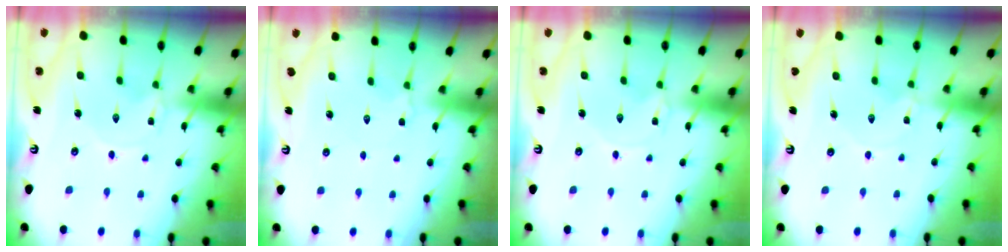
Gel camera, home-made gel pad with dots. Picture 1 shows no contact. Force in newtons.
{"total": 1.3, "press": 1.2, "slide": 0.5}
{"total": 0.0}
{"total": 0.0}